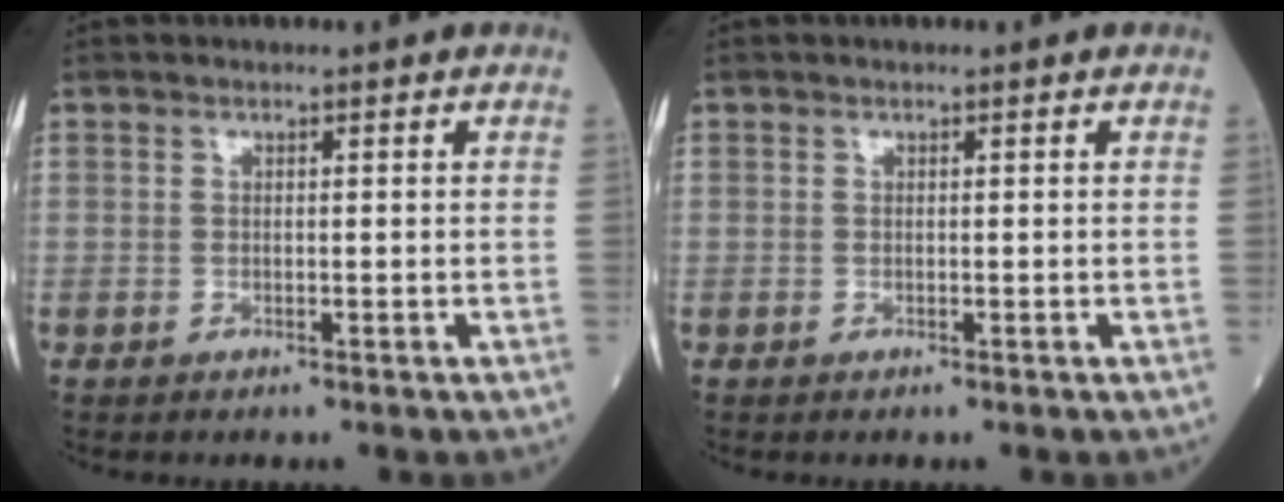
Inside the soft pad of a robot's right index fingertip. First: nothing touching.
{"total": 0.0}